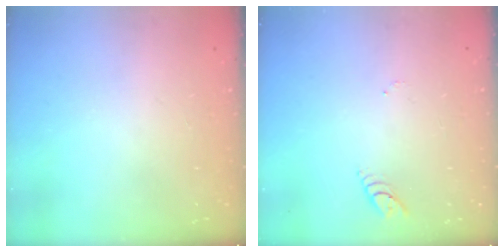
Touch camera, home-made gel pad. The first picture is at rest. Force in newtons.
{"total": 2.6, "press": 2.6, "slide": 0.3}